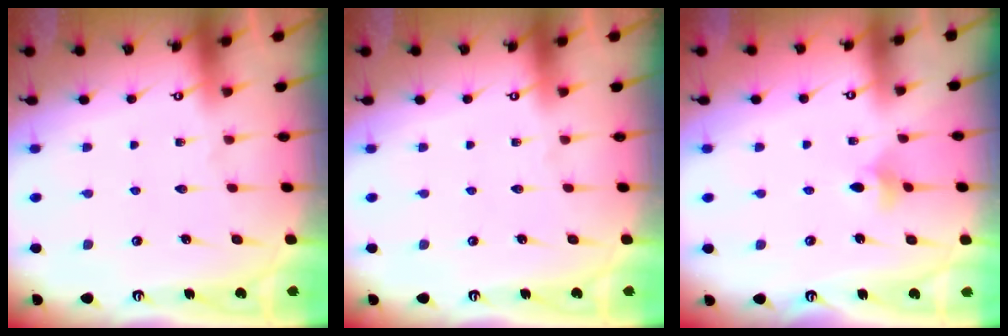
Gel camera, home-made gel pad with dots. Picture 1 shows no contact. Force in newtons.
{"total": 0.0}
{"total": 4.2, "press": 4.1, "slide": 0.8}